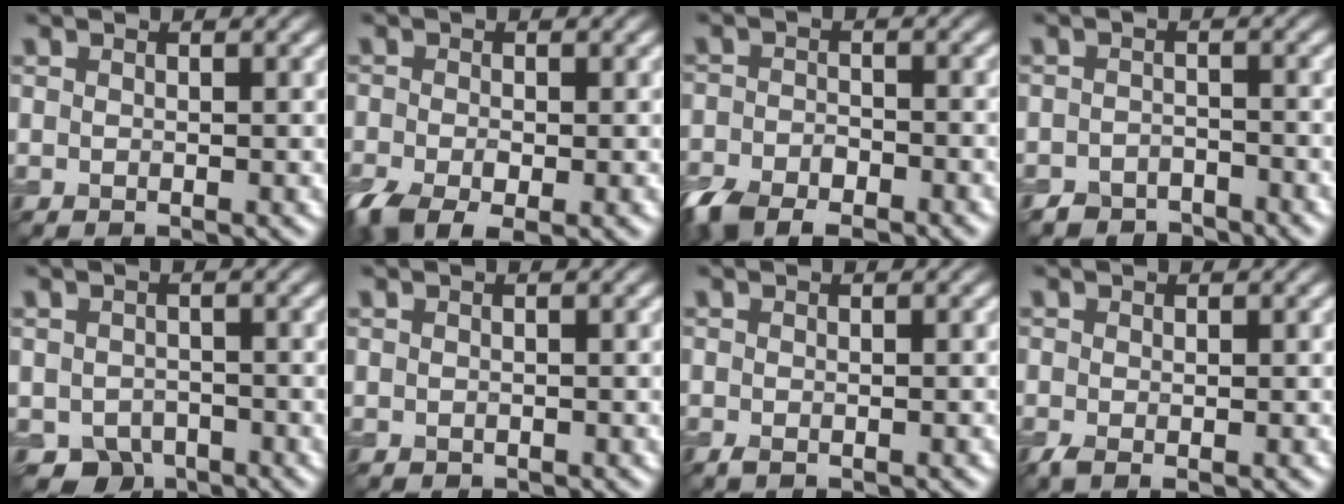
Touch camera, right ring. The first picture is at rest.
{"total": 5.2, "force": [-2.6, 2.4, 3.8], "torque": [-0.078, -0.012, -0.048]}
{"total": 6.5, "force": [-4.6, 2.8, 3.7], "torque": [-0.065, -0.012, -0.088]}
{"total": 2.8, "force": [-2.5, 1.1, 0.2], "torque": [0.006, 0.004, -0.047]}
{"total": 3.1, "force": [-1.9, 2.2, 0.9], "torque": [-0.012, -0.009, -0.036]}
{"total": 0.0}
{"total": 0.8, "force": [-0.4, 0.2, 0.6], "torque": [-0.012, -0.003, -0.007]}
{"total": 1.1, "force": [-0.4, 0.3, 1.0], "torque": [-0.023, -0.008, -0.008]}